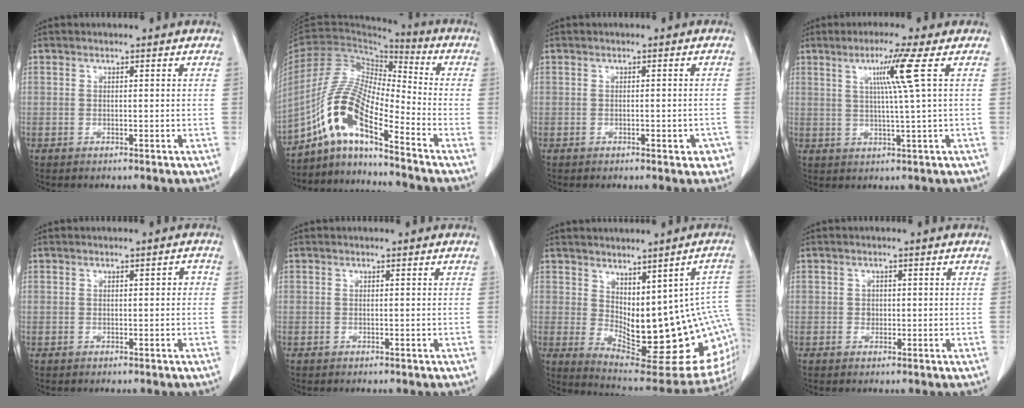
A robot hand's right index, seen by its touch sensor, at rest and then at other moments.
{"total": 12.5, "force": [-7.8, 2.2, 9.5], "torque": [-0.203, 0.012, -0.146]}
{"total": 2.9, "force": [-1.6, 1.1, 2.1], "torque": [-0.014, 0.003, -0.019]}
{"total": 6.3, "force": [2.0, -1.9, 5.6], "torque": [-0.106, -0.003, 0.041]}
{"total": 1.1, "force": [0.0, 0.6, 1.0], "torque": [-0.008, 0.008, 0.000]}
{"total": 0.0}
{"total": 20.6, "force": [-1.4, 7.4, 19.2], "torque": [-0.188, -0.004, 0.005]}
{"total": 1.1, "force": [-0.1, 1.0, 0.4], "torque": [-0.003, 0.003, -0.001]}